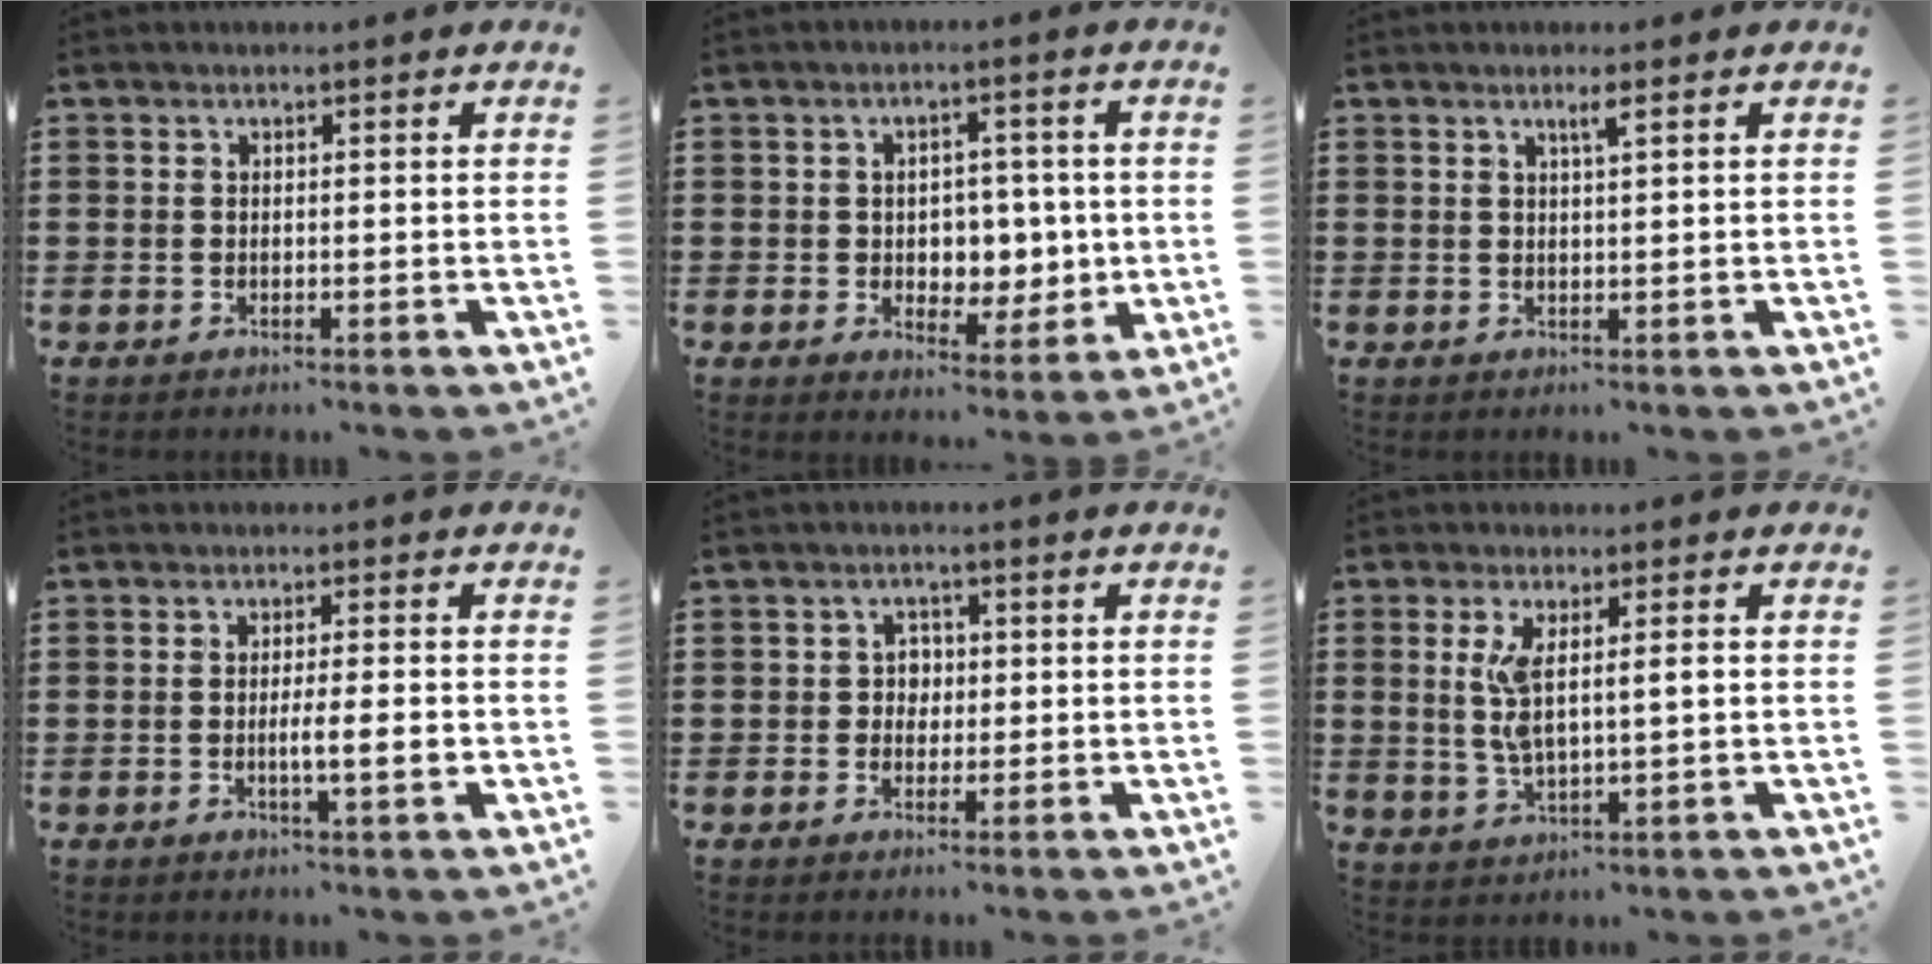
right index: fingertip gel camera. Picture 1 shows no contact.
{"total": 4.7, "force": [0.6, 4.2, 1.9], "torque": [-0.032, 0.005, 0.004]}
{"total": 1.7, "force": [0.9, 0.0, 1.4], "torque": [-0.028, 0.001, 0.015]}
{"total": 3.8, "force": [-0.8, 0.2, 3.7], "torque": [-0.063, -0.003, -0.015]}
{"total": 2.3, "force": [0.0, 2.1, 0.9], "torque": [-0.026, 0.009, -0.004]}
{"total": 5.7, "force": [0.9, 1.5, 5.4], "torque": [-0.112, 0.000, 0.012]}